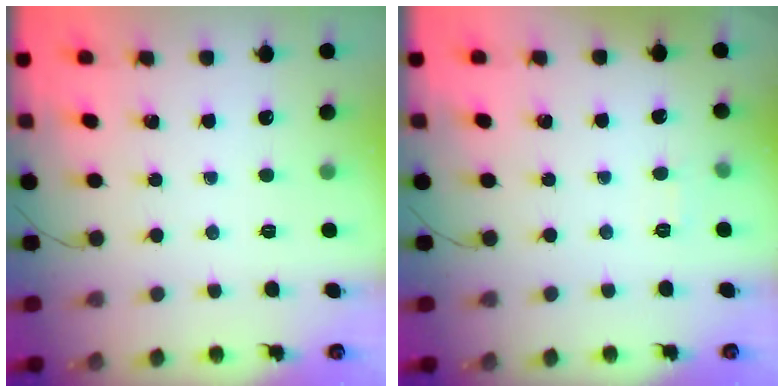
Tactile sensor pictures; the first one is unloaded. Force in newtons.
{"total": 1.9, "press": 1.4, "slide": 1.3}